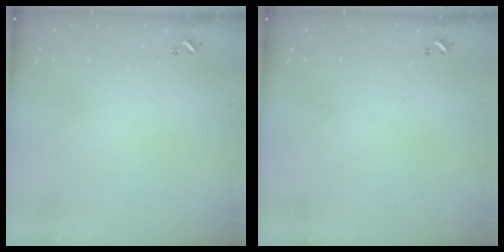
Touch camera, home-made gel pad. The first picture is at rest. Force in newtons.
{"total": 0.0}